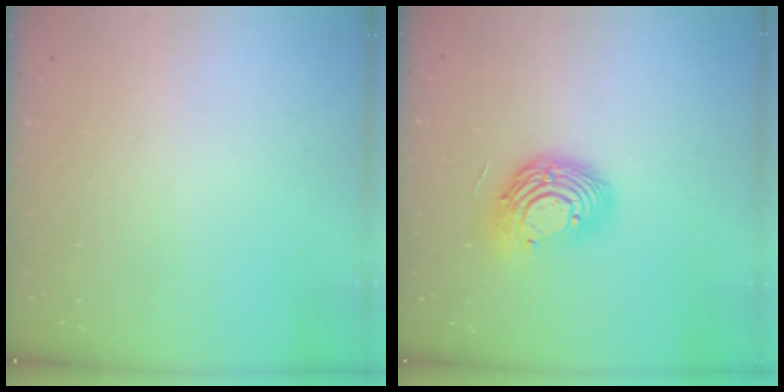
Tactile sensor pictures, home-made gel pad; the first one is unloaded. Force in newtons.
{"total": 13.0, "press": 12.9, "slide": 1.0}